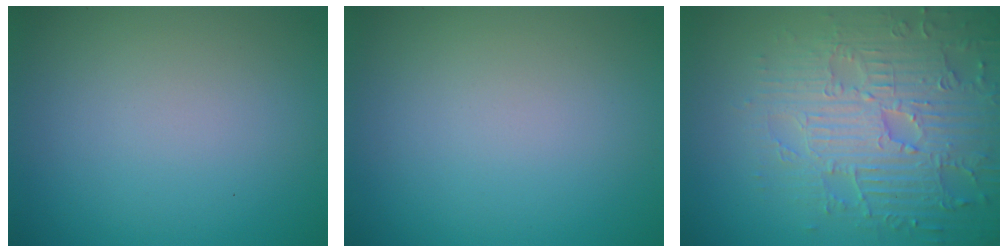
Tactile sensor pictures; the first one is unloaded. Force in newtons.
{"total": 0.0}
{"total": 7.0, "press": 5.6, "slide": 4.3}